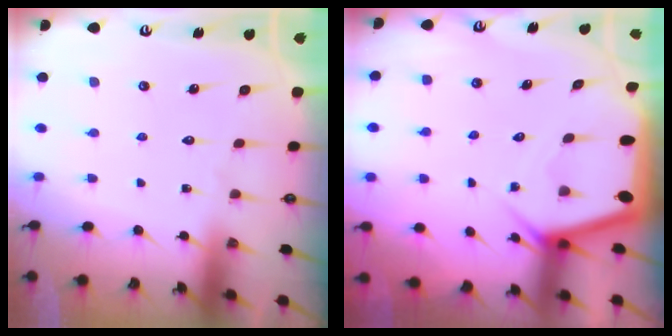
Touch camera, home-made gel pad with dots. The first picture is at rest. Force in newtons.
{"total": 3.2, "press": 3.2, "slide": 0.1}